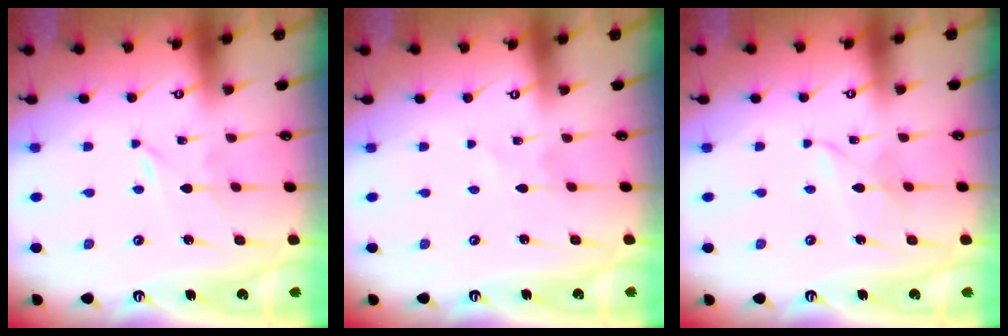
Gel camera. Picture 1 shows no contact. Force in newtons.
{"total": 0.6, "press": 0.6, "slide": 0.1}
{"total": 3.2, "press": 3.2, "slide": 0.3}